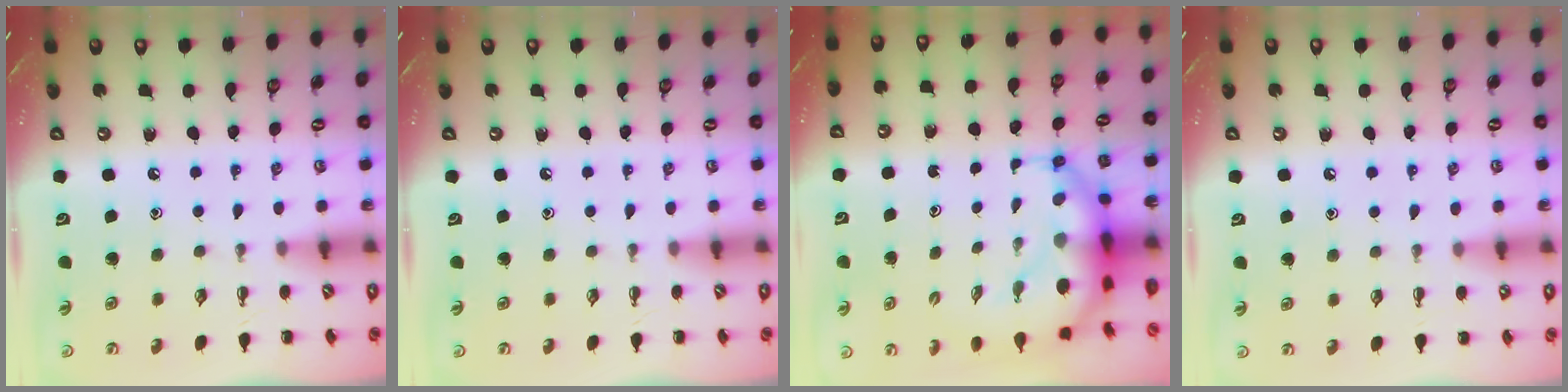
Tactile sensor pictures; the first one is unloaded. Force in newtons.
{"total": 0.0}
{"total": 7.5, "press": 7.2, "slide": 2.1}
{"total": 5.6, "press": 5.3, "slide": 1.8}